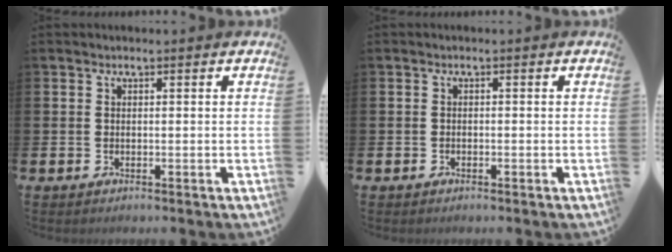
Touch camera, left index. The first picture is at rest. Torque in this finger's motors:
{"motor_torque": [-0.18, 0.02, -0.06, -0.02]}